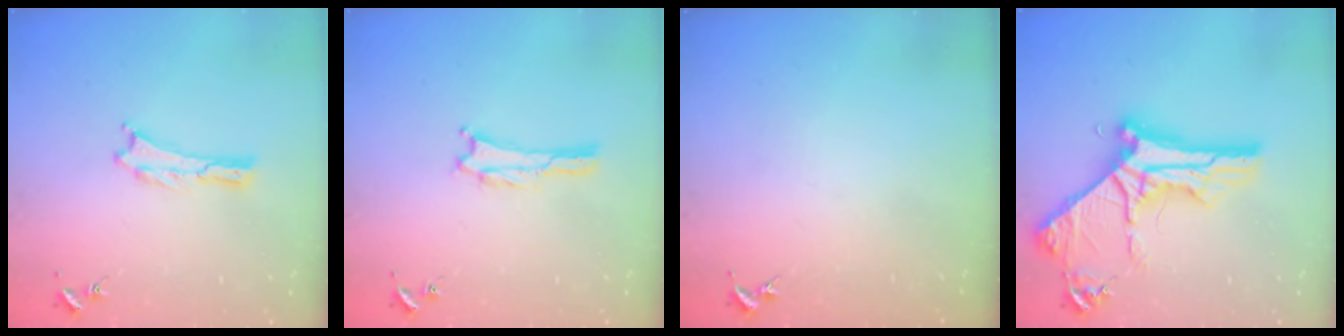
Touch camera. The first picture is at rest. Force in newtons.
{"total": 0.0}
{"total": 0.0}
{"total": 10.4, "press": 10.3, "slide": 1.3}